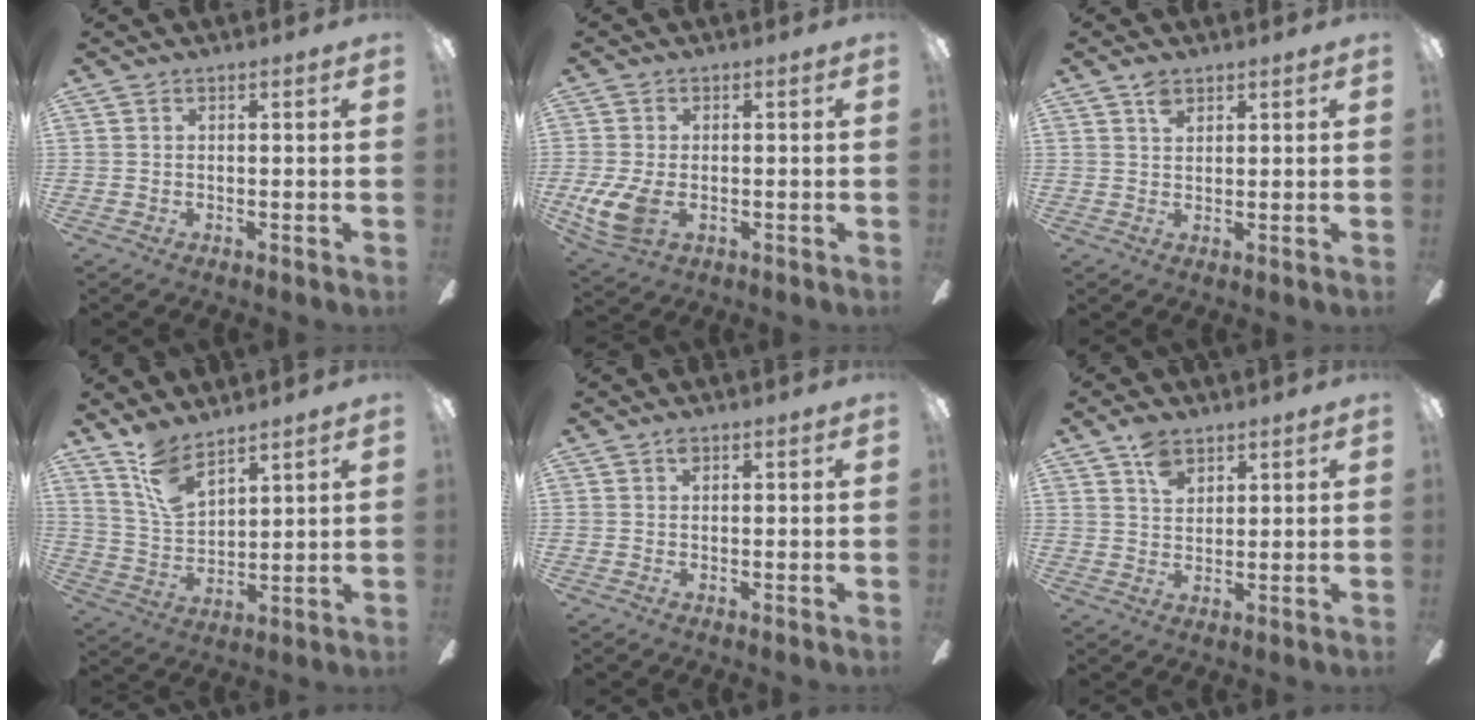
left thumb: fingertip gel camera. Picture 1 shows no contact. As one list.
[{"total": 8.5, "force": [-1.7, 5.2, 6.4], "torque": [-0.145, -0.010, -0.031]}, {"total": 3.2, "force": [2.2, 1.7, 1.5], "torque": [-0.027, -0.003, 0.040]}, {"total": 10.0, "force": [7.8, 3.9, 4.9], "torque": [-0.110, -0.034, 0.148]}, {"total": 1.1, "force": [0.6, 0.6, 0.6], "torque": [-0.014, 0.003, 0.011]}, {"total": 5.7, "force": [3.7, 3.4, 2.7], "torque": [-0.048, -0.005, 0.068]}]